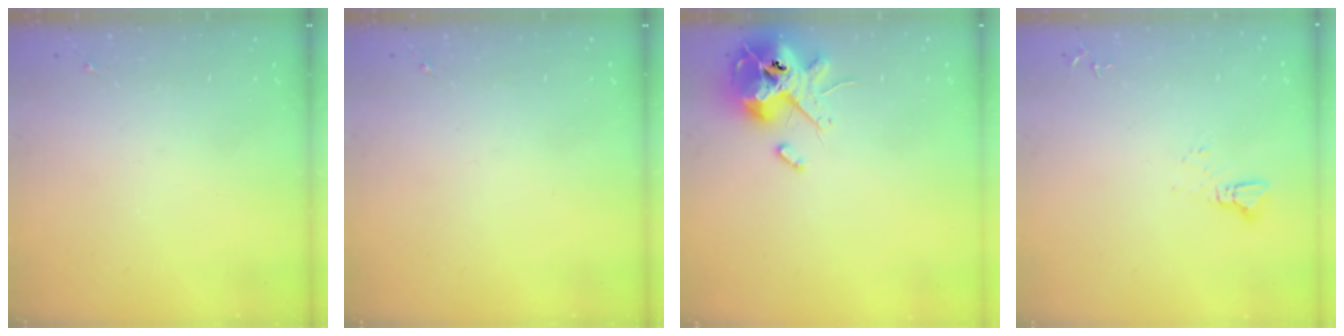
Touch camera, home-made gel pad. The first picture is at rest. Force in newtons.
{"total": 0.0}
{"total": 13.9, "press": 13.7, "slide": 2.3}
{"total": 3.7, "press": 3.7, "slide": 0.3}